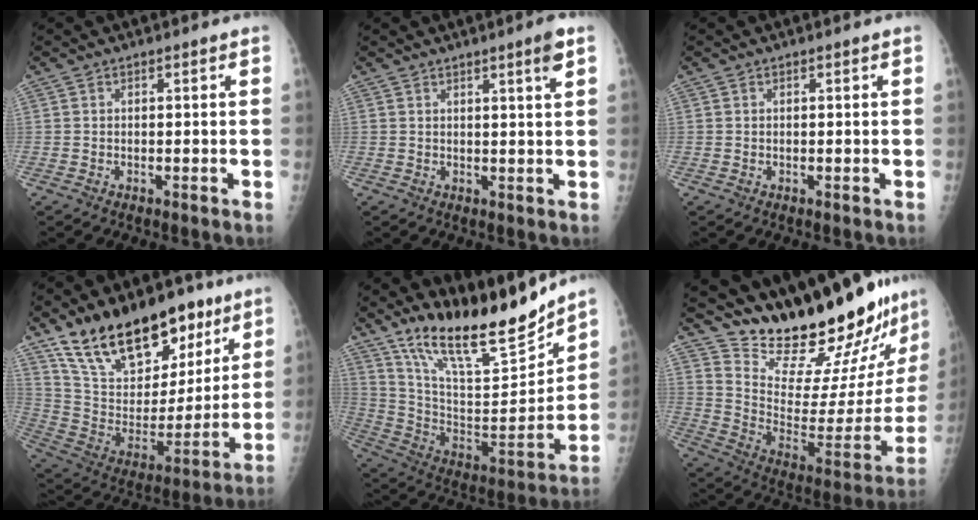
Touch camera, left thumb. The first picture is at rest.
{"total": 3.2, "force": [2.0, -0.2, 2.6], "torque": [-0.038, -0.015, 0.031]}
{"total": 0.0}
{"total": 25.5, "force": [16.8, 13.0, 14.1], "torque": [-0.197, -0.059, 0.291]}
{"total": 22.0, "force": [17.9, 5.5, 11.5], "torque": [-0.152, -0.104, 0.314]}
{"total": 28.4, "force": [25.5, 4.6, 11.6], "torque": [-0.148, -0.197, 0.369]}